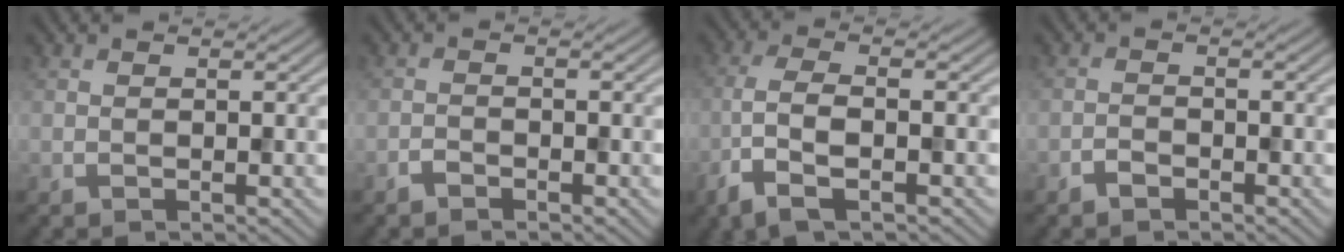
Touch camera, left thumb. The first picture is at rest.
{"total": 1.3, "force": [-1.1, 0.5, 0.5], "torque": [-0.009, 0.001, -0.025]}
{"total": 5.6, "force": [-2.6, 1.9, 4.6], "torque": [-0.108, -0.002, -0.062]}
{"total": 1.6, "force": [-1.2, 0.7, 0.7], "torque": [-0.011, 0.001, -0.027]}